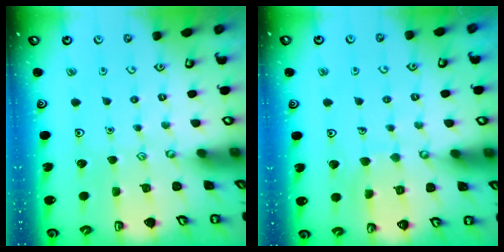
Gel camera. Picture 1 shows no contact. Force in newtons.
{"total": 6.4, "press": 6.4, "slide": 0.5}